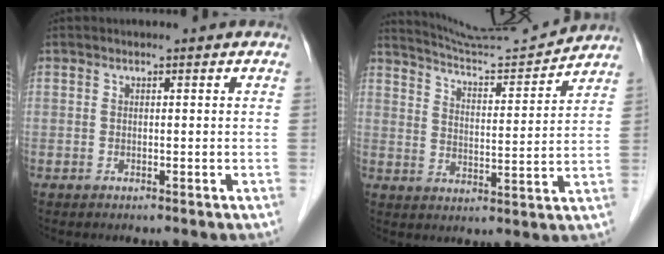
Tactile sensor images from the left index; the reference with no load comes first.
{"total": 11.8, "force": [11.6, -1.4, 1.5], "torque": [-0.037, -0.014, 0.185]}